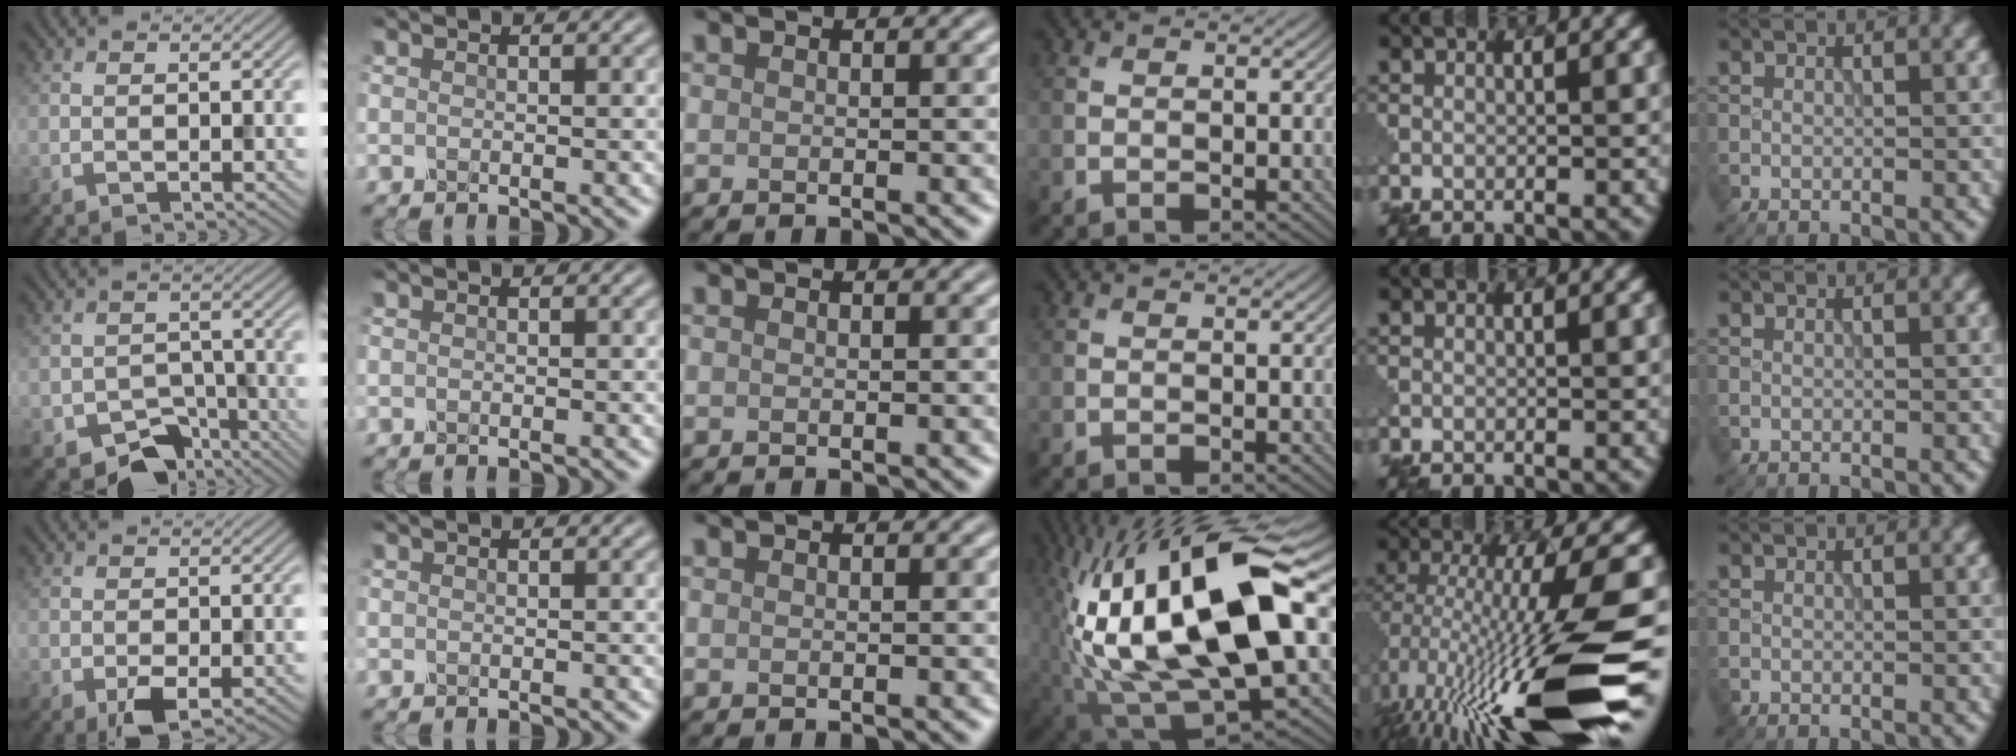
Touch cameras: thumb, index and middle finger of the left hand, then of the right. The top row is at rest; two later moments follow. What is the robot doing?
{"motion": "disassemble", "object": "pitcher"}